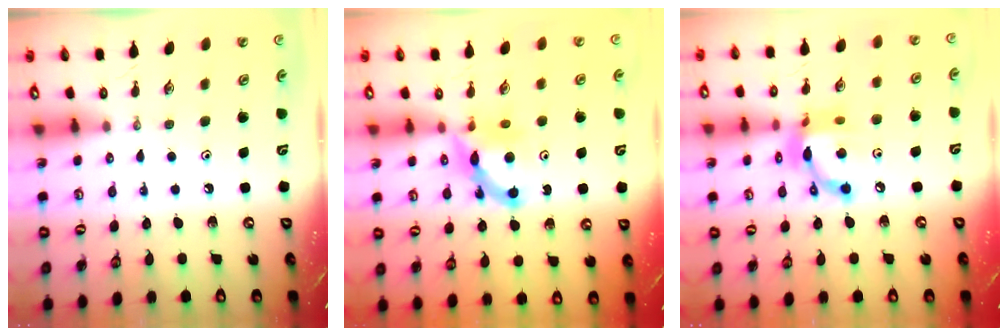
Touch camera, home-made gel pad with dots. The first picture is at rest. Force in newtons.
{"total": 7.7, "press": 7.6, "slide": 0.8}
{"total": 14.3, "press": 14.3, "slide": 0.7}